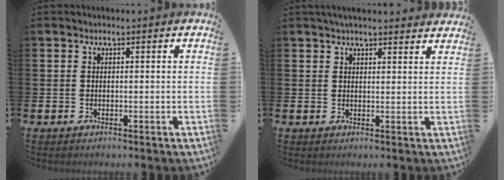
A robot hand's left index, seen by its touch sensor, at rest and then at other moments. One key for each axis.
{"total": 3.1, "fx": 3.0, "fy": 0.4, "fz": 0.7, "tx": -0.016, "ty": -0.008, "tz": 0.053}